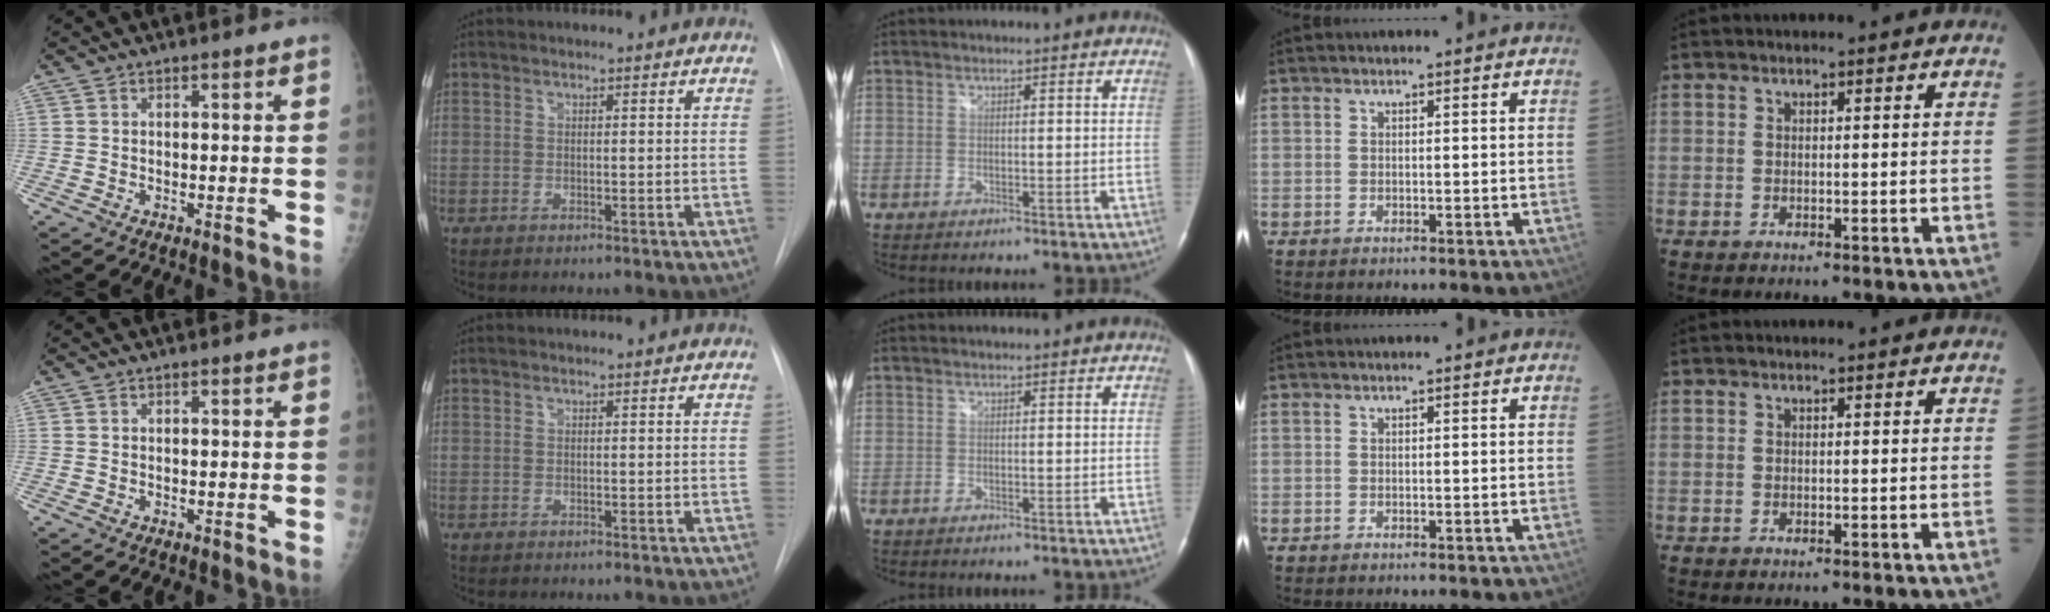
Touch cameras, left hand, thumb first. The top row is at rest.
{}